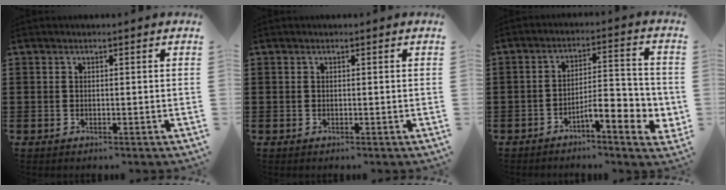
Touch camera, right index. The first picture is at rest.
{"total": 0.0}
{"total": 7.1, "force": [-3.5, 1.9, 5.8], "torque": [-0.080, -0.010, -0.064]}